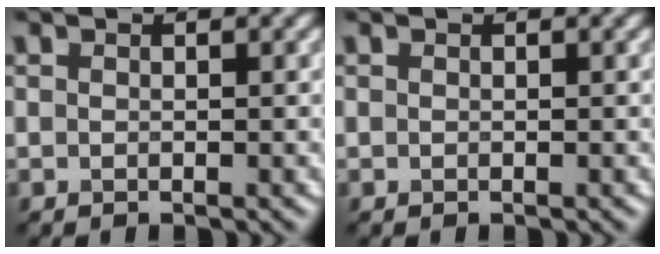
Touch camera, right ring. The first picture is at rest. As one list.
[{"total": 0.0}]